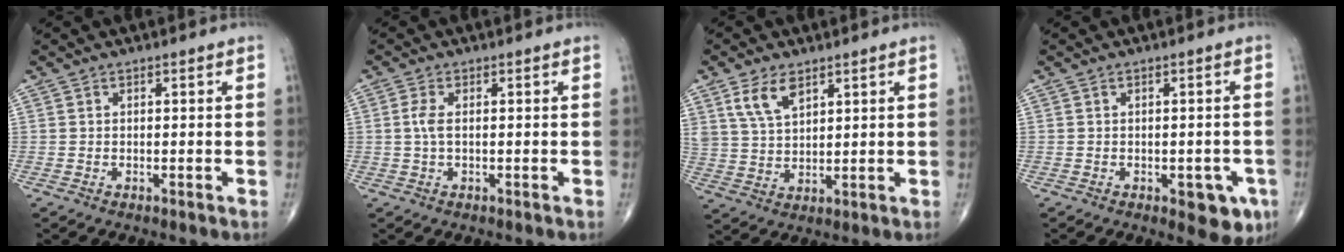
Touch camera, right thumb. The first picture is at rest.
{"total": 2.5, "force": [0.2, 1.1, 2.3], "torque": [-0.057, 0.004, 0.003]}
{"total": 6.8, "force": [3.9, 3.5, 4.3], "torque": [-0.075, -0.017, 0.084]}
{"total": 6.2, "force": [-2.5, 2.9, 4.9], "torque": [-0.029, 0.000, -0.026]}